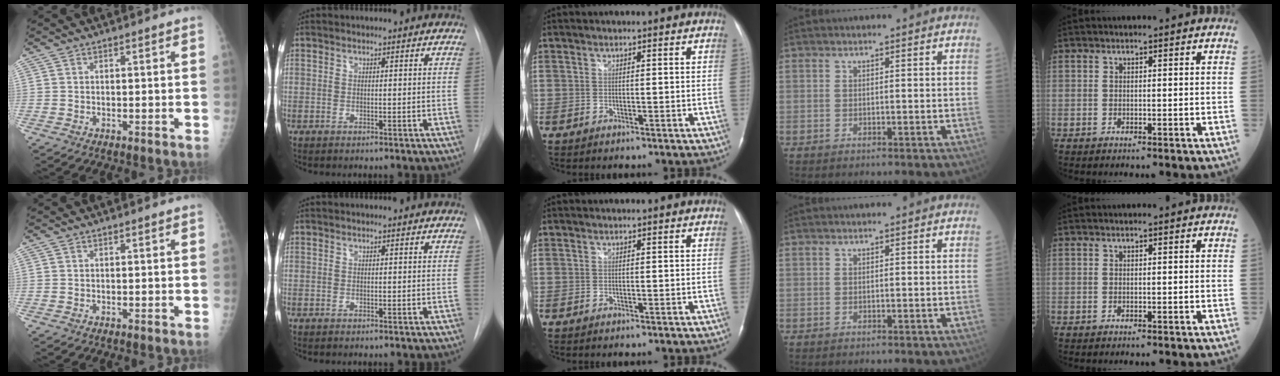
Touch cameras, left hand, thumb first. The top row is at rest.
{}